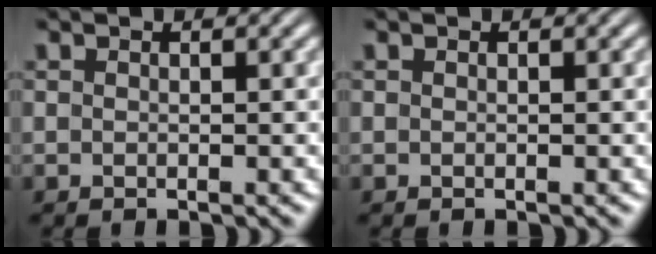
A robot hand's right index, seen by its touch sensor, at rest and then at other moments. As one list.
[{"total": 0.0}]